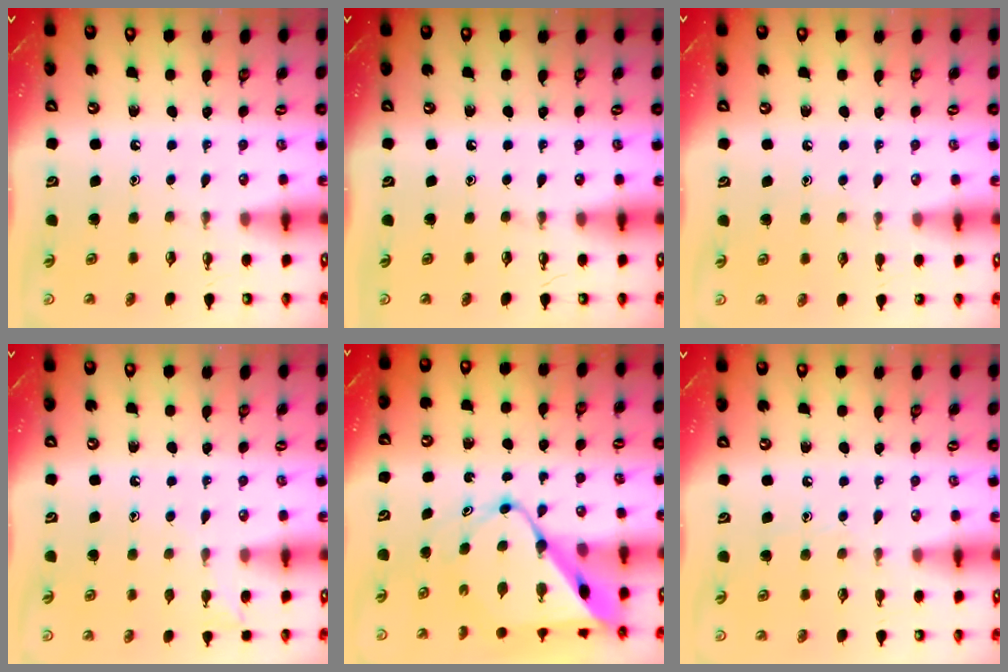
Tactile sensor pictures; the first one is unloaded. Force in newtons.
{"total": 0.0}
{"total": 3.0, "press": 2.9, "slide": 0.4}
{"total": 4.5, "press": 4.5, "slide": 0.5}
{"total": 12.4, "press": 12.4, "slide": 0.9}
{"total": 4.6, "press": 4.6, "slide": 0.5}